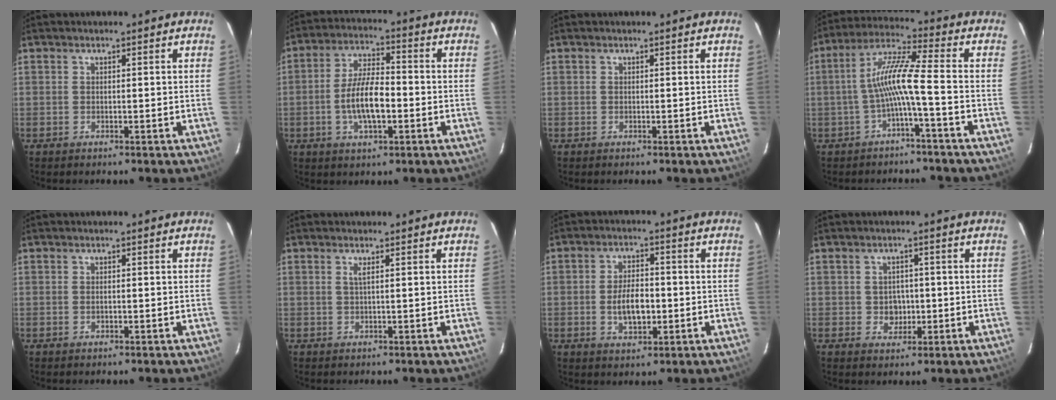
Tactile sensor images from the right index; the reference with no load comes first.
{"total": 9.5, "force": [-2.3, 3.6, 8.5], "torque": [-0.168, 0.003, -0.039]}
{"total": 0.0}
{"total": 8.3, "force": [-2.6, -0.3, 7.9], "torque": [-0.173, 0.017, -0.048]}
{"total": 0.6, "force": [-0.2, 0.4, 0.5], "torque": [-0.009, 0.001, -0.002]}
{"total": 1.0, "force": [0.3, -0.3, 0.9], "torque": [-0.019, 0.000, 0.004]}
{"total": 6.8, "force": [-1.3, 3.5, 5.6], "torque": [-0.110, 0.001, -0.017]}
{"total": 3.4, "force": [-0.4, 3.2, 1.3], "torque": [-0.024, 0.008, 0.001]}